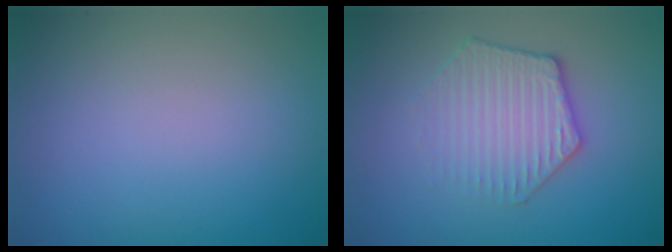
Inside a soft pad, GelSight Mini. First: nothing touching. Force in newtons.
{"total": 3.3, "press": 3.3, "slide": 0.8}